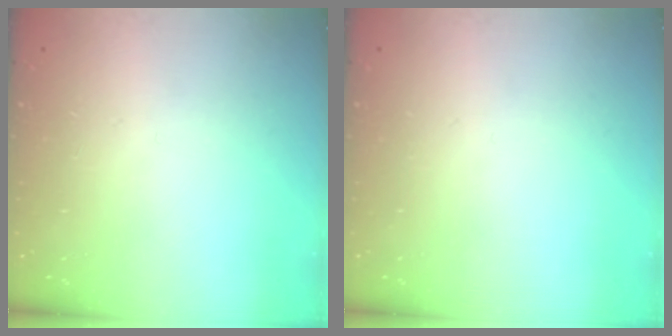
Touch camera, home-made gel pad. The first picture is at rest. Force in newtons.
{"total": 0.0}